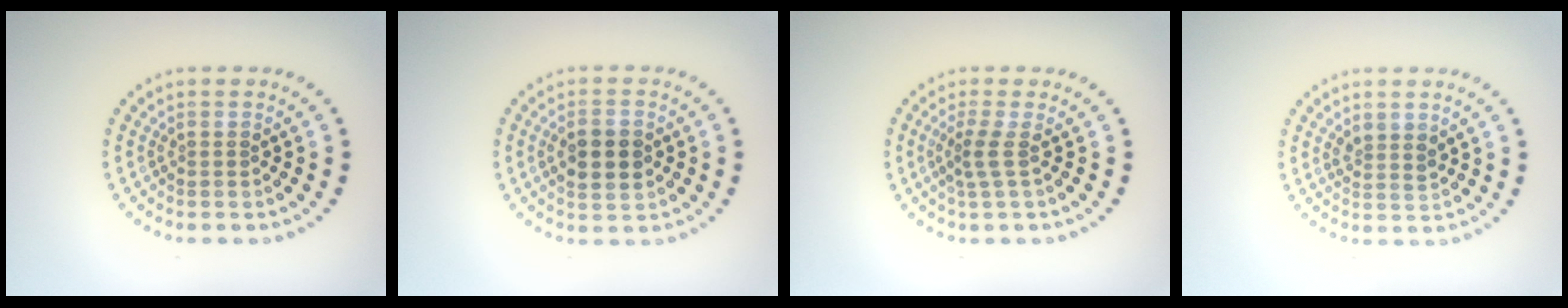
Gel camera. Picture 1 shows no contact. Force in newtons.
{"total": 3.4, "press": 3.4, "slide": 0.1}
{"total": 1.9, "press": 1.3, "slide": 1.4}
{"total": 1.6, "press": 1.3, "slide": 0.9}